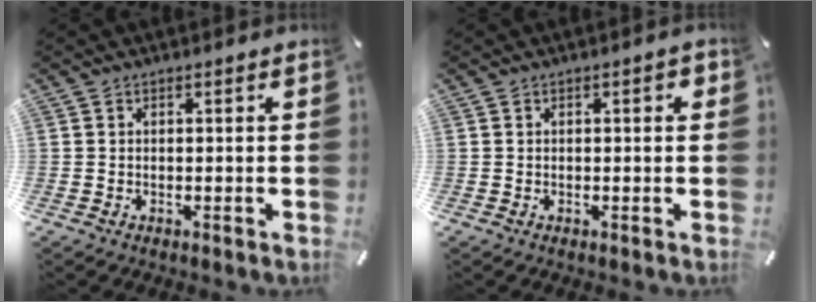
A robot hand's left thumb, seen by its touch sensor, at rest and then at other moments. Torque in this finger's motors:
{"motor_torque": [0.35, 0.42, 0.25, -0.17, 0.08]}